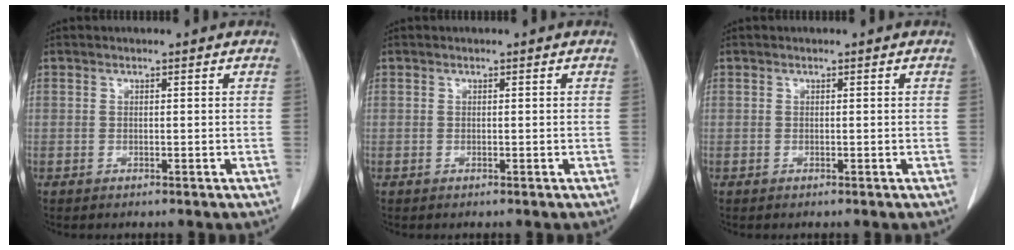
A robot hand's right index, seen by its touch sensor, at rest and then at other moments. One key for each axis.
{"total": 0.0}
{"total": 0.0}